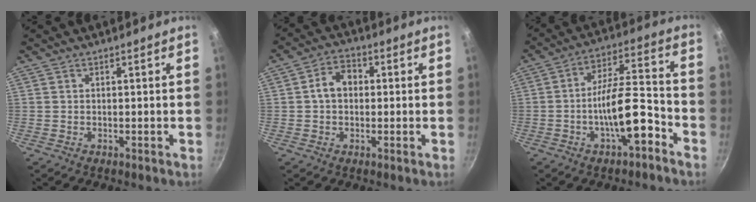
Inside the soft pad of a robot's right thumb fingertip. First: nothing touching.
{"total": 5.9, "force": [0.4, 4.5, 3.8], "torque": [-0.042, 0.018, -0.003]}
{"total": 12.4, "force": [-5.5, 4.1, 10.3], "torque": [-0.154, 0.056, -0.091]}